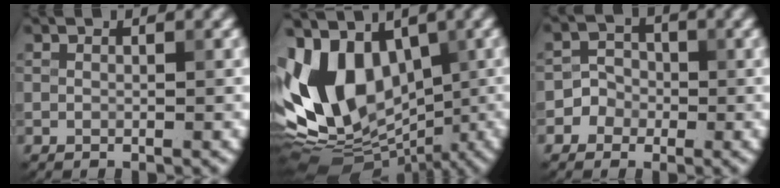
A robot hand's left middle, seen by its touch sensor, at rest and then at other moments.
{"total": 11.5, "force": [1.3, 8.2, 8.1], "torque": [-0.157, -0.010, 0.008]}
{"total": 2.8, "force": [-1.1, 2.5, 0.2], "torque": [0.031, 0.006, -0.027]}